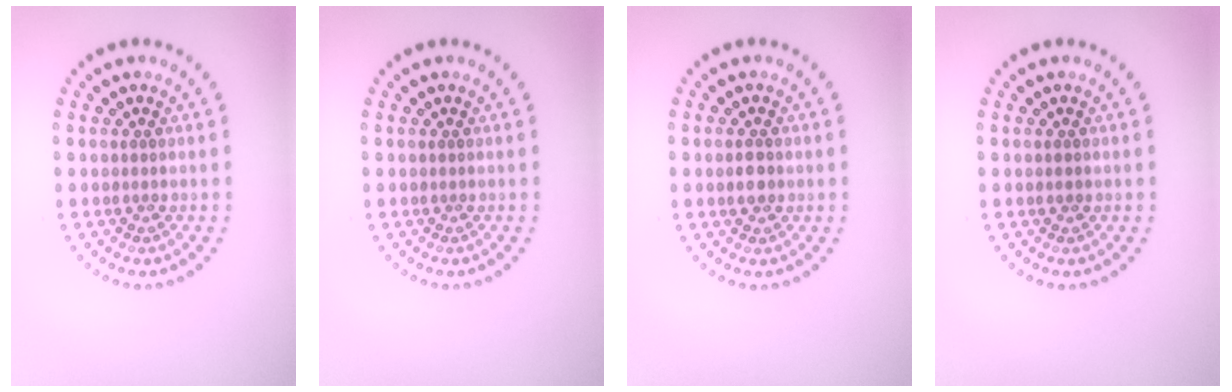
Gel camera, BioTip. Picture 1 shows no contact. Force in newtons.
{"total": 0.0}
{"total": 1.6, "press": 1.6, "slide": 0.3}
{"total": 0.7, "press": 0.7, "slide": 0.2}